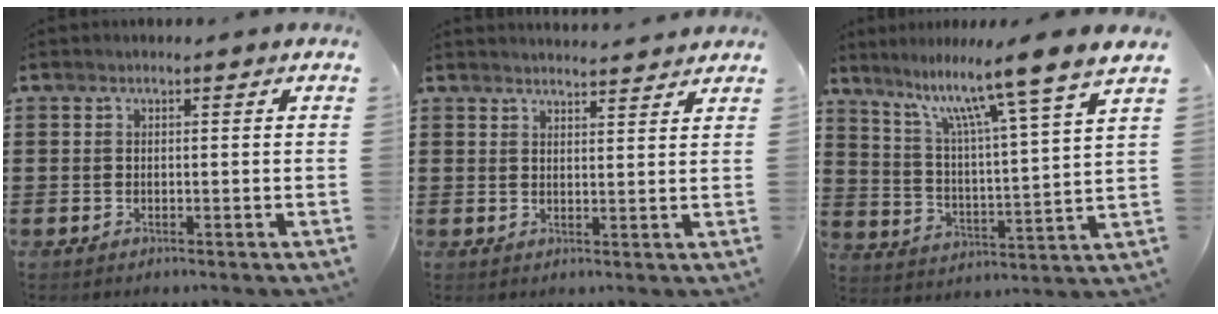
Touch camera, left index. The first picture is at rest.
{"total": 2.4, "force": [2.4, -0.2, -0.1], "torque": [-0.006, -0.009, 0.046]}
{"total": 10.7, "force": [8.4, -0.7, 6.6], "torque": [-0.141, -0.058, 0.129]}